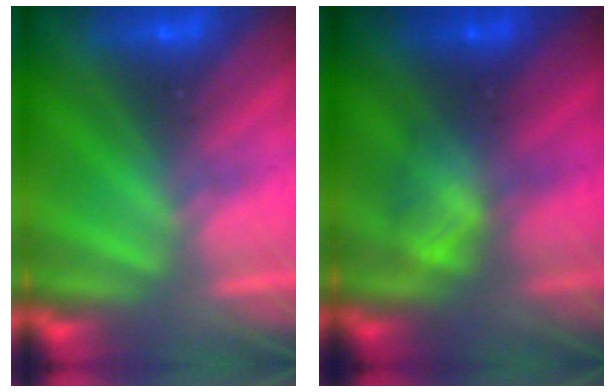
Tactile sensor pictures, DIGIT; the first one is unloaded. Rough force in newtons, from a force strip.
{"total": 2.3}